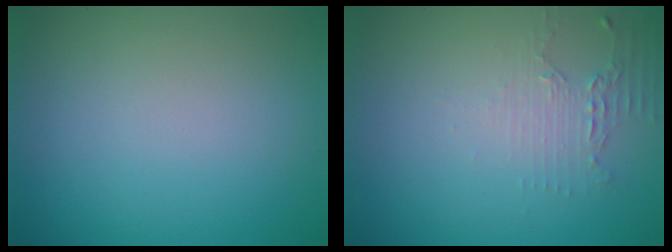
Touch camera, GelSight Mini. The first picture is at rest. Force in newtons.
{"total": 1.9, "press": 1.3, "slide": 1.4}